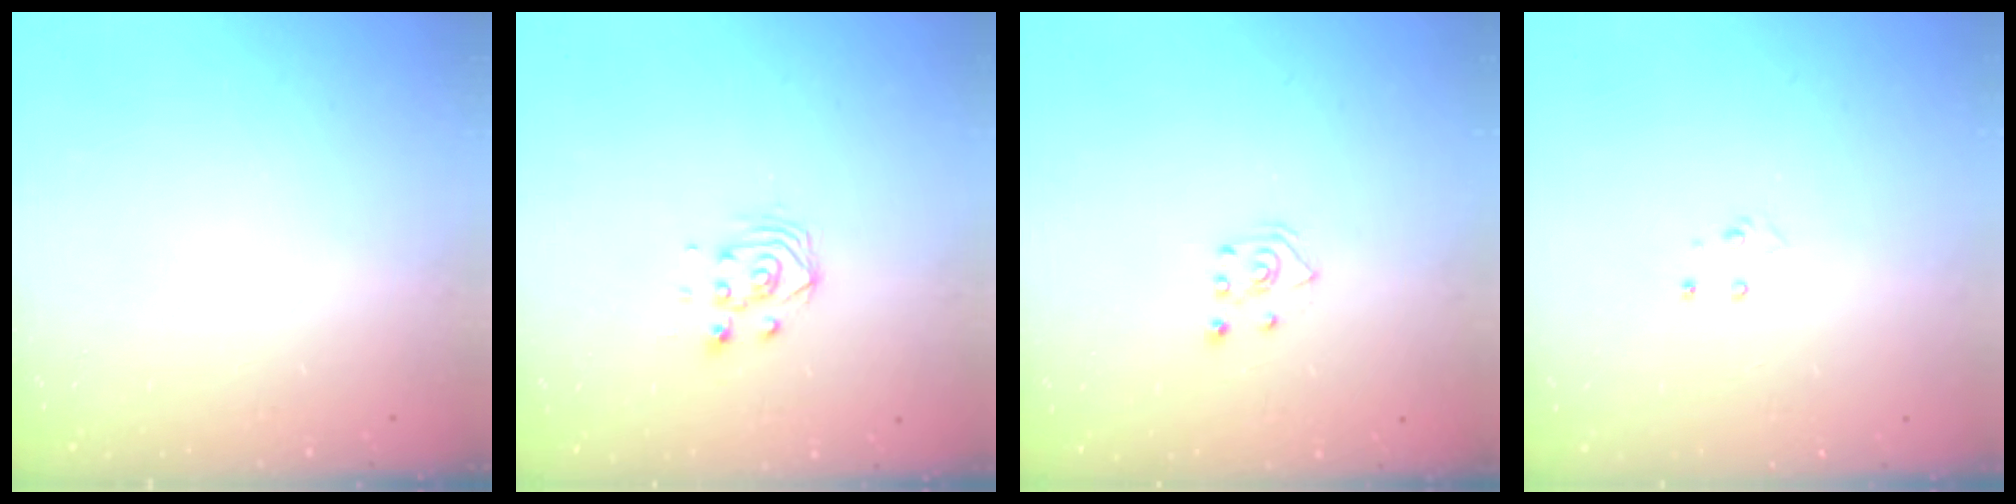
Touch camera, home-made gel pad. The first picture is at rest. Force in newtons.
{"total": 3.0, "press": 3.0, "slide": 0.0}
{"total": 3.6, "press": 3.5, "slide": 0.7}
{"total": 3.4, "press": 3.4, "slide": 0.3}